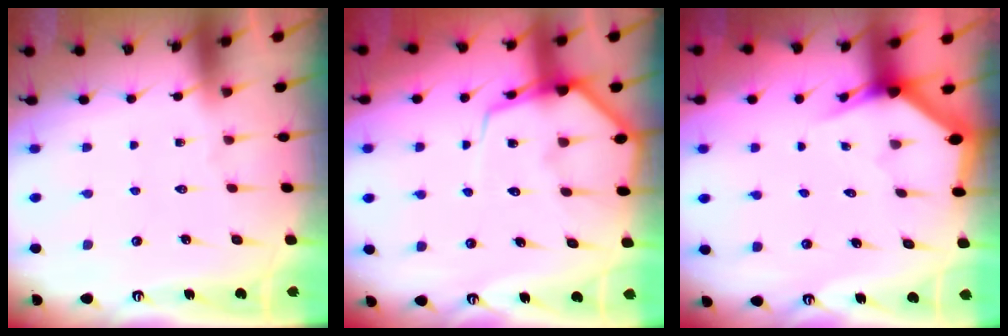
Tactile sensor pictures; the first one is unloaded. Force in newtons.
{"total": 7.9, "press": 7.8, "slide": 1.0}
{"total": 2.9, "press": 2.9, "slide": 0.1}